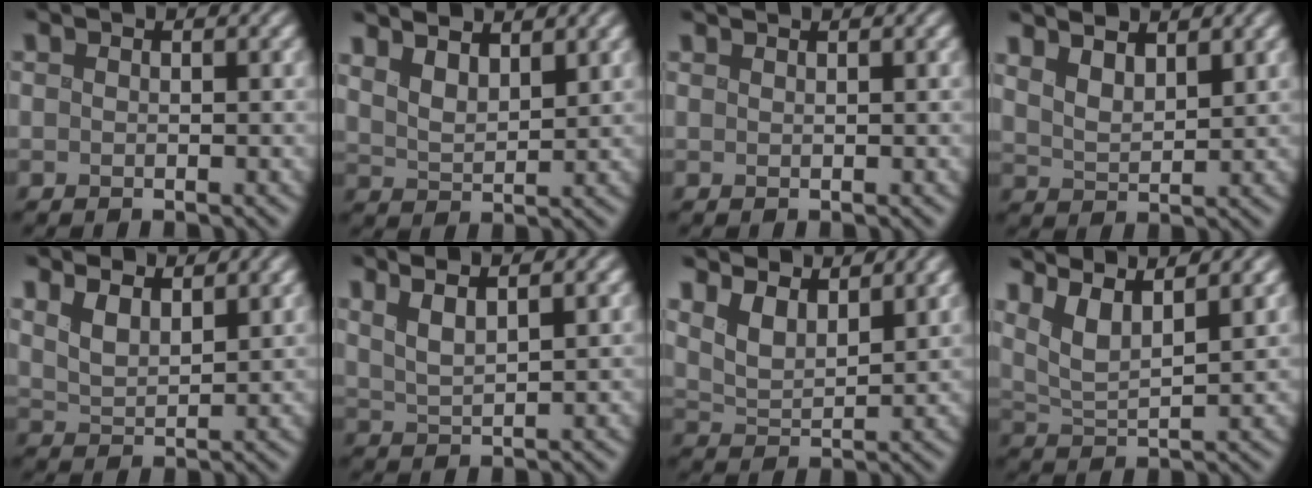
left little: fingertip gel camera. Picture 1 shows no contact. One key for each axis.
{"total": 3.4, "fx": 2.4, "fy": 1.1, "fz": 2.0, "tx": -0.040, "ty": 0.009, "tz": 0.046}
{"total": 1.1, "fx": 1.0, "fy": 0.3, "fz": 0.4, "tx": 0.007, "ty": -0.001, "tz": 0.003}
{"total": 3.2, "fx": 2.2, "fy": 1.1, "fz": 2.0, "tx": -0.039, "ty": 0.007, "tz": 0.043}
{"total": 3.0, "fx": 2.3, "fy": 1.0, "fz": 1.7, "tx": -0.048, "ty": 0.003, "tz": 0.051}
{"total": 3.2, "fx": 1.9, "fy": 0.5, "fz": 2.5, "tx": -0.054, "ty": 0.011, "tz": 0.040}
{"total": 4.4, "fx": 3.5, "fy": 1.6, "fz": 2.2, "tx": -0.059, "ty": 0.004, "tz": 0.066}
{"total": 8.1, "fx": 5.6, "fy": 2.8, "fz": 5.2, "tx": -0.121, "ty": 0.035, "tz": 0.091}